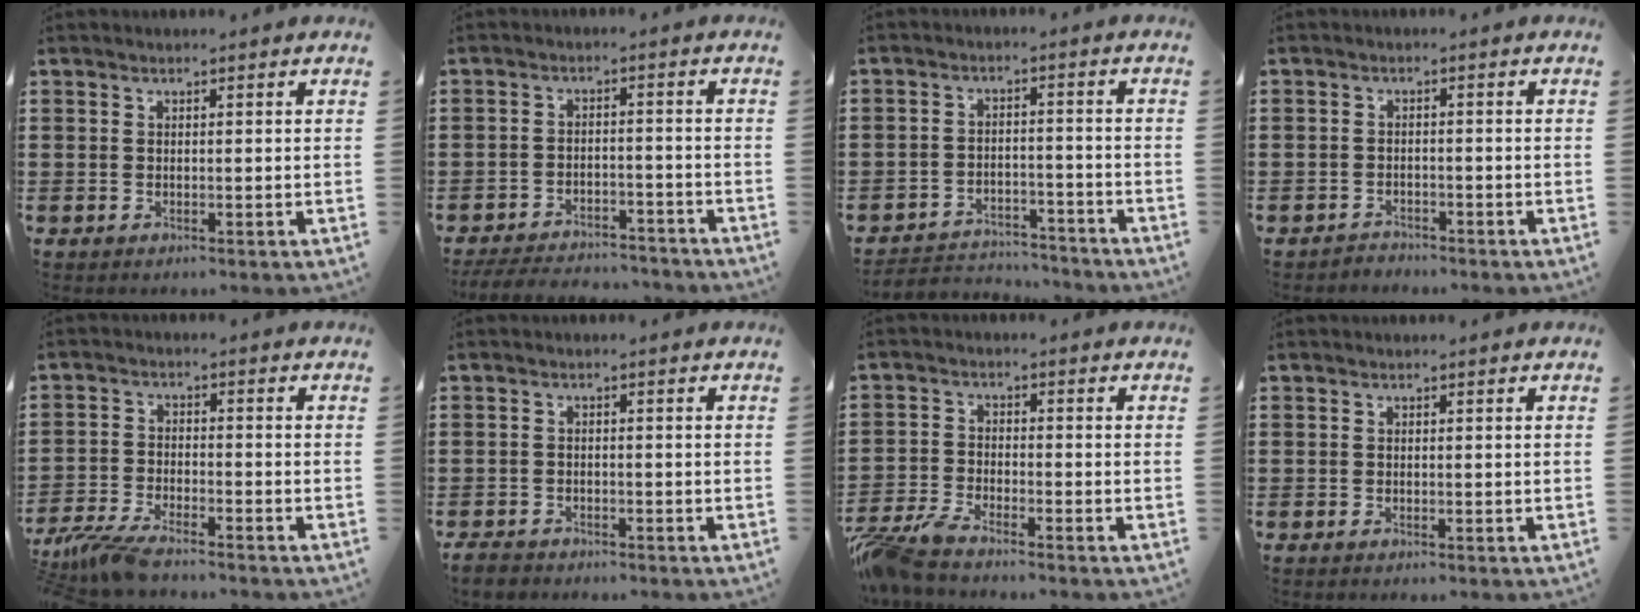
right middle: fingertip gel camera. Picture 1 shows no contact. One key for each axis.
{"total": 4.6, "fx": -4.6, "fy": 0.6, "fz": 0.6, "tx": -0.016, "ty": 0.005, "tz": -0.095}
{"total": 3.9, "fx": -3.8, "fy": 1.0, "fz": 0.0, "tx": -0.007, "ty": 0.005, "tz": -0.081}
{"total": 1.9, "fx": -1.8, "fy": 0.4, "fz": -0.3, "tx": -0.002, "ty": 0.002, "tz": -0.043}
{"total": 5.3, "fx": -4.8, "fy": 0.3, "fz": 2.1, "tx": -0.070, "ty": -0.019, "tz": -0.100}
{"total": 1.9, "fx": -1.8, "fy": 0.6, "fz": 0.4, "tx": -0.019, "ty": -0.001, "tz": -0.039}
{"total": 4.7, "fx": -4.3, "fy": 0.3, "fz": 2.1, "tx": -0.078, "ty": -0.018, "tz": -0.092}
{"total": 0.0}